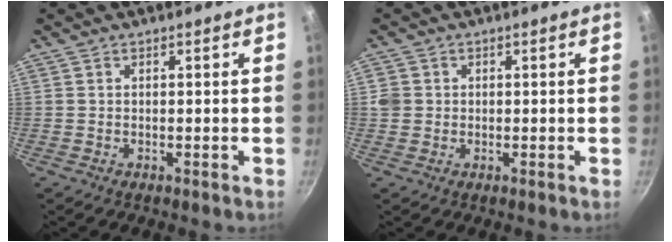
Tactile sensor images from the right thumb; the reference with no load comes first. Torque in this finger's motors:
{"motor_torque": [-0.16, 0.16, 0.41, -0.24, 0.01]}